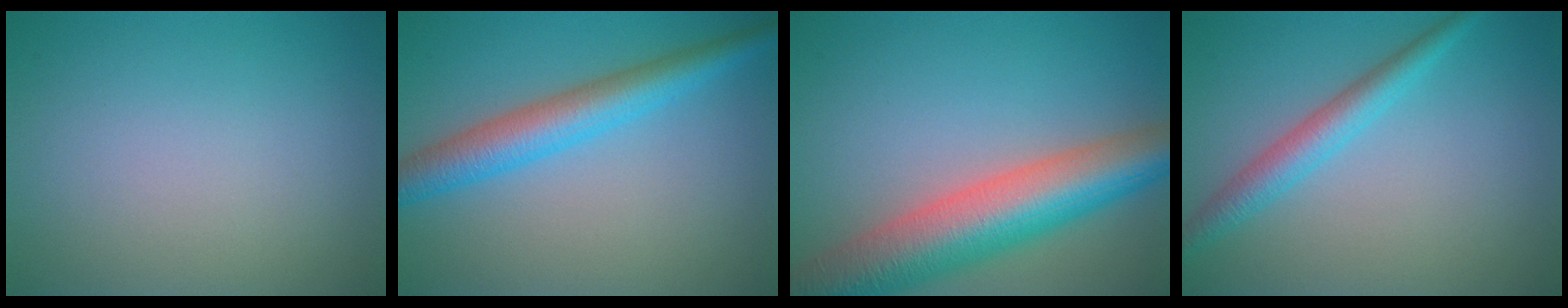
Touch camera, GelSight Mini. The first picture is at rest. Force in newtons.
{"total": 5.0, "press": 5.0, "slide": 0.2}
{"total": 10.1, "press": 10.1, "slide": 0.7}
{"total": 3.1, "press": 3.1, "slide": 0.1}